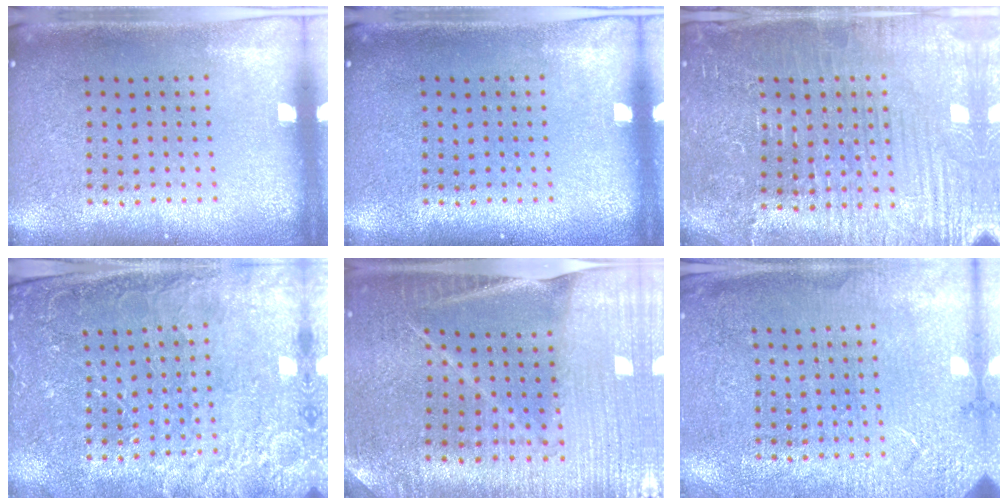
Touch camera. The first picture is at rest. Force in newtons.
{"total": 0.0}
{"total": 4.4, "press": 4.2, "slide": 1.3}
{"total": 3.1, "press": 3.1, "slide": 0.5}
{"total": 3.0, "press": 3.0, "slide": 0.3}
{"total": 2.7, "press": 2.7, "slide": 0.1}